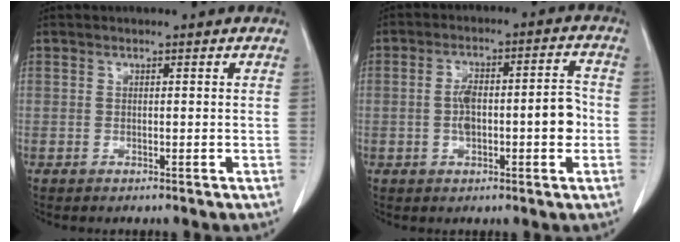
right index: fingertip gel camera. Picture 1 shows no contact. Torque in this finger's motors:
{"motor_torque": [1.11, -0.17, 0.51, 0.09]}